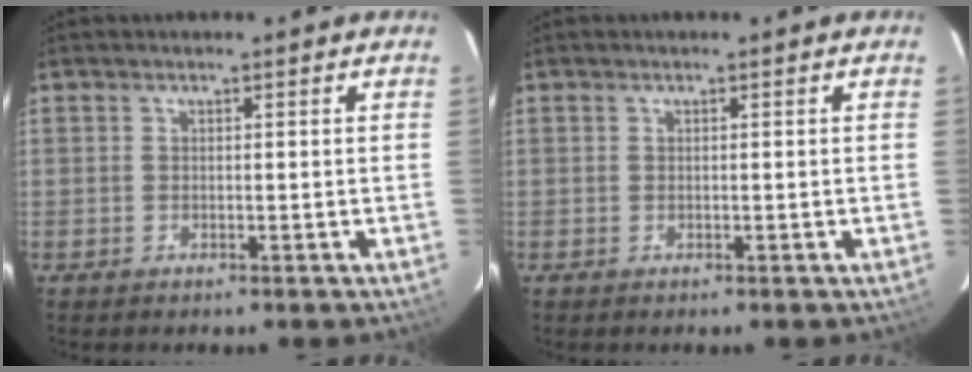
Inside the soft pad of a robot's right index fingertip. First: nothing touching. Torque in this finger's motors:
{"motor_torque": [0.00, 0.00, 0.00, 0.00]}